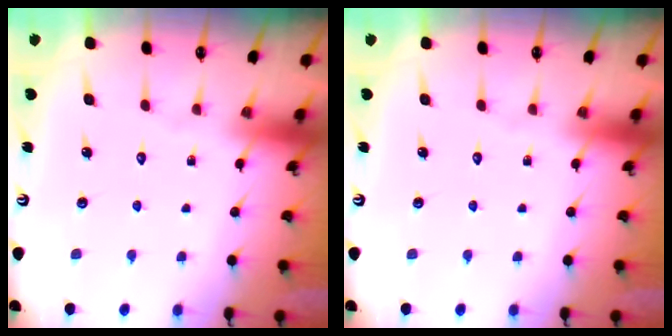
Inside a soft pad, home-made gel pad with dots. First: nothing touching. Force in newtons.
{"total": 0.0}